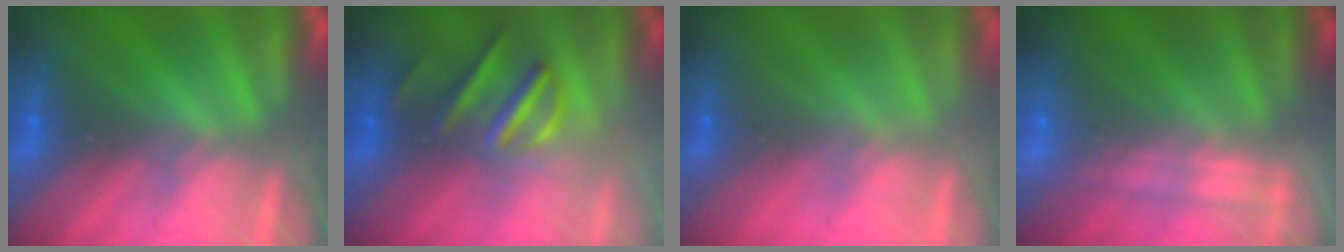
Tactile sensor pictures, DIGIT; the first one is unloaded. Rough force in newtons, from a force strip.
{"total": 3.0}
{"total": 2.3}
{"total": 2.3}